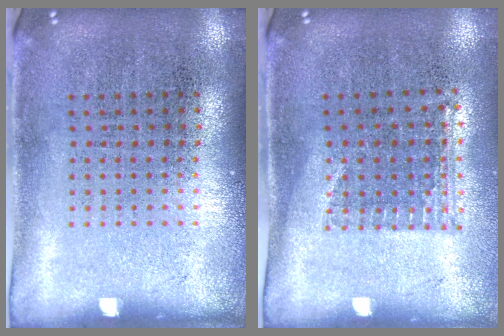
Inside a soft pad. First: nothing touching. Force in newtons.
{"total": 1.1, "press": 0.9, "slide": 0.6}